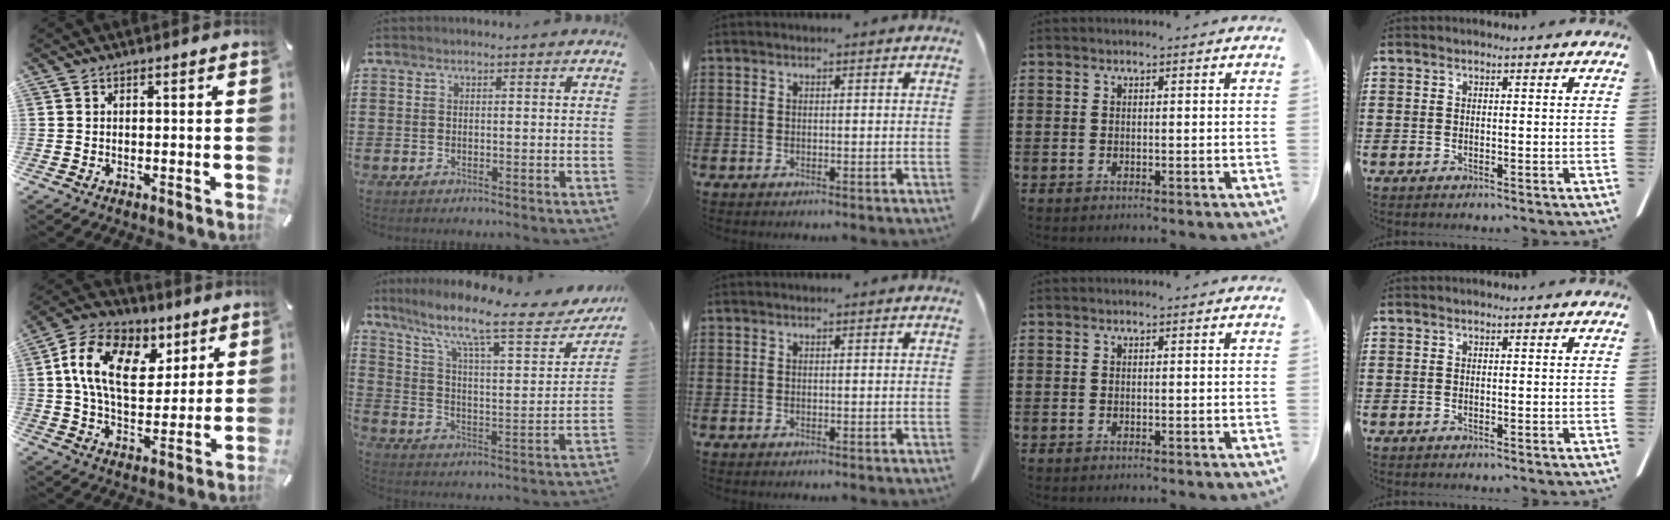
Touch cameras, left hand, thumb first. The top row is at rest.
{"thumb": {"total": 16.3, "force": [5.8, 10.8, 10.7], "torque": [-0.196, -0.003, 0.111]}, "index": {"total": 11.8, "force": [8.5, 1.7, 8.1], "torque": [-0.159, -0.055, 0.131]}}